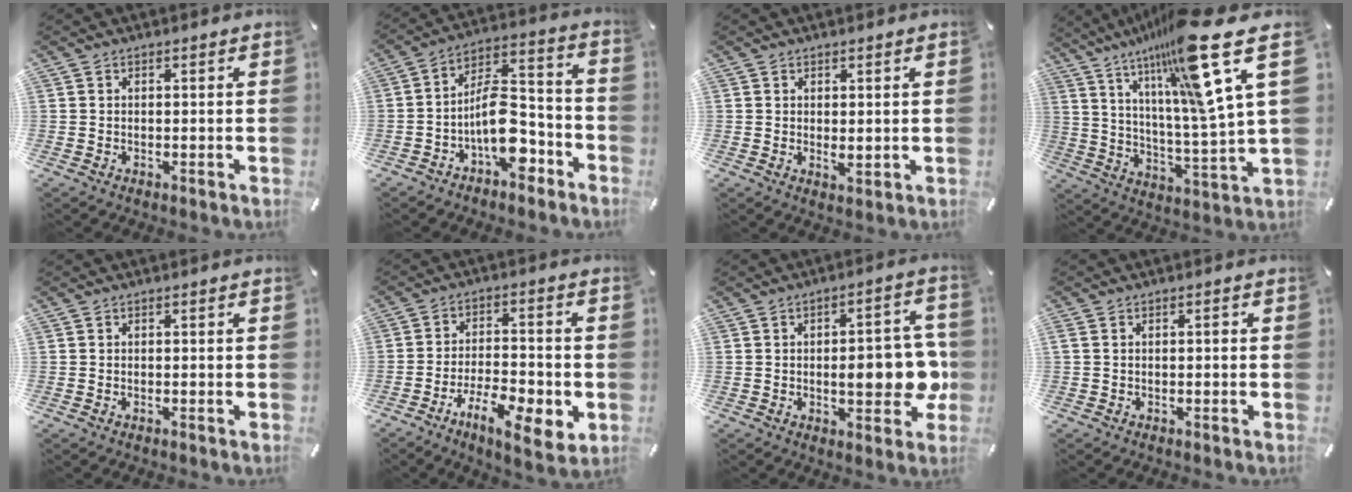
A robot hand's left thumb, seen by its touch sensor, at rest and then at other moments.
{"total": 12.7, "force": [-5.3, 6.9, 9.2], "torque": [-0.152, 0.014, -0.096]}
{"total": 2.0, "force": [0.5, 0.8, 1.7], "torque": [-0.026, -0.003, 0.007]}
{"total": 24.7, "force": [15.6, 2.5, 19.0], "torque": [-0.302, -0.098, 0.232]}
{"total": 0.7, "force": [-0.3, 0.0, 0.6], "torque": [-0.008, -0.003, -0.005]}
{"total": 13.0, "force": [-6.4, 5.1, 10.1], "torque": [-0.154, 0.028, -0.103]}
{"total": 13.1, "force": [-1.0, 5.3, 11.9], "torque": [-0.150, -0.001, -0.012]}
{"total": 1.0, "force": [-0.3, 0.2, 0.9], "torque": [-0.019, 0.002, -0.007]}